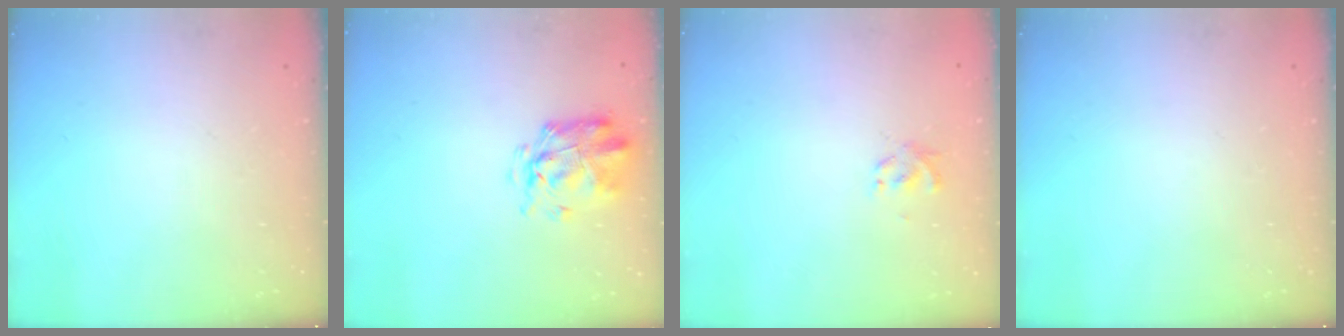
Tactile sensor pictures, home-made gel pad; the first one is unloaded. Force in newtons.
{"total": 3.3, "press": 2.9, "slide": 1.5}
{"total": 2.1, "press": 1.9, "slide": 0.8}
{"total": 0.0}